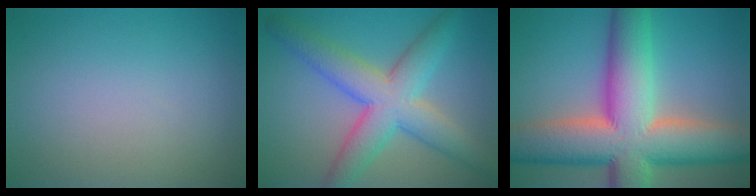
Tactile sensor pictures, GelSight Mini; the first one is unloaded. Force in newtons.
{"total": 7.7, "press": 7.7, "slide": 0.2}
{"total": 15.3, "press": 15.3, "slide": 0.8}